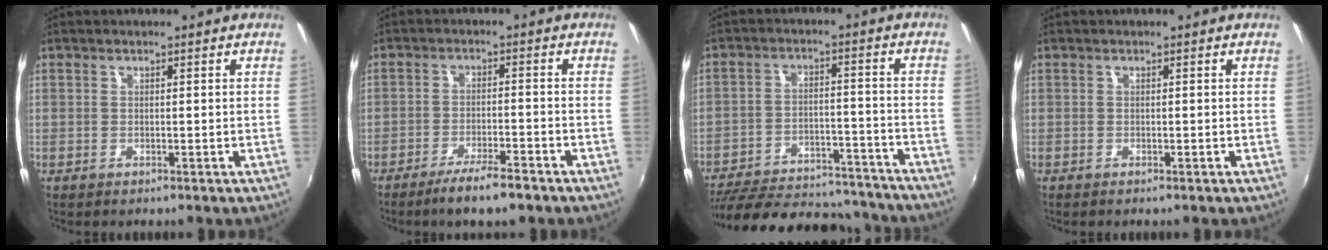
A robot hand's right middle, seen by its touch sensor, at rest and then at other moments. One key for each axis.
{"total": 6.6, "fx": -5.0, "fy": 0.8, "fz": 4.3, "tx": -0.094, "ty": -0.002, "tz": -0.082}
{"total": 26.3, "fx": -23.0, "fy": 7.9, "fz": 10.1, "tx": -0.197, "ty": 0.003, "tz": -0.303}
{"total": 0.0}